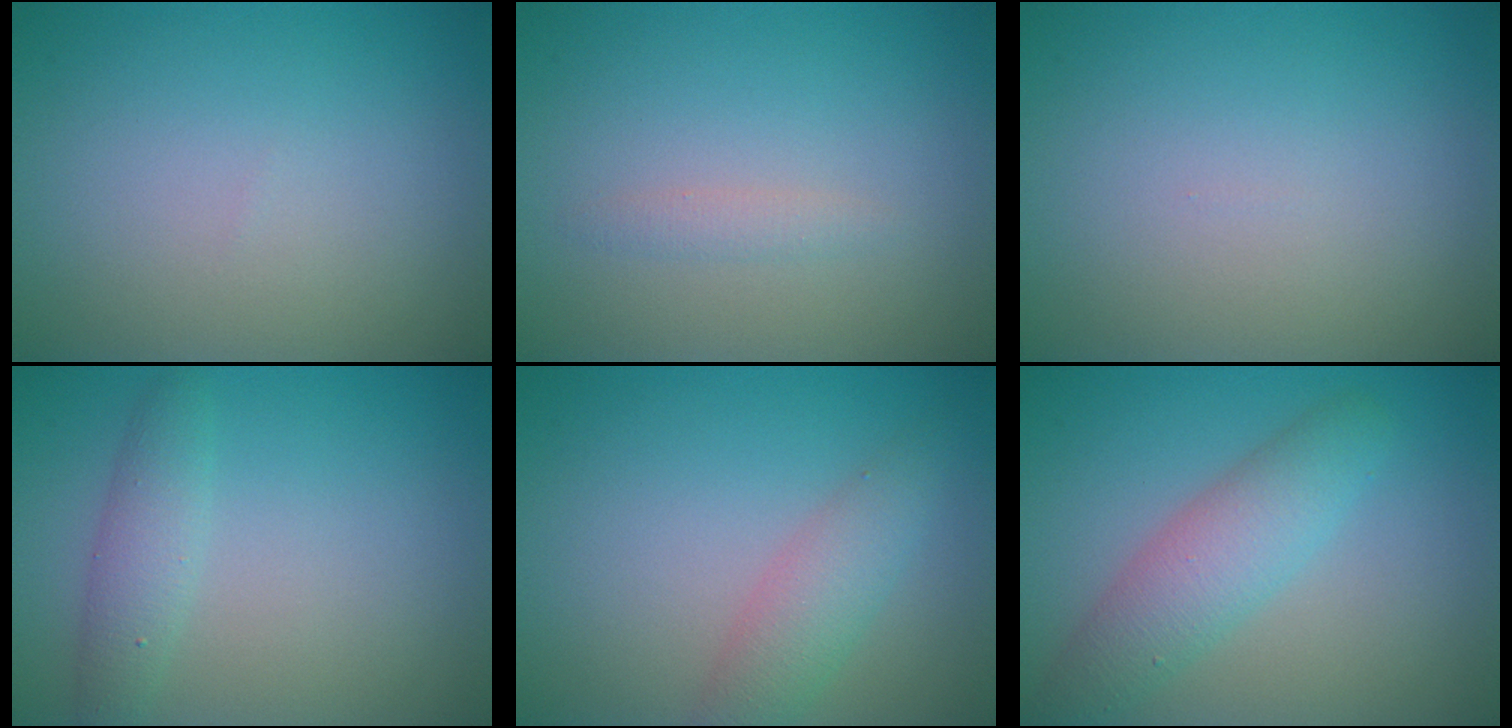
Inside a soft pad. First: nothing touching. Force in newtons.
{"total": 0.9, "press": 0.9, "slide": 0.0}
{"total": 0.0}
{"total": 2.4, "press": 2.4, "slide": 0.1}
{"total": 3.0, "press": 3.0, "slide": 0.1}
{"total": 4.3, "press": 4.3, "slide": 0.2}